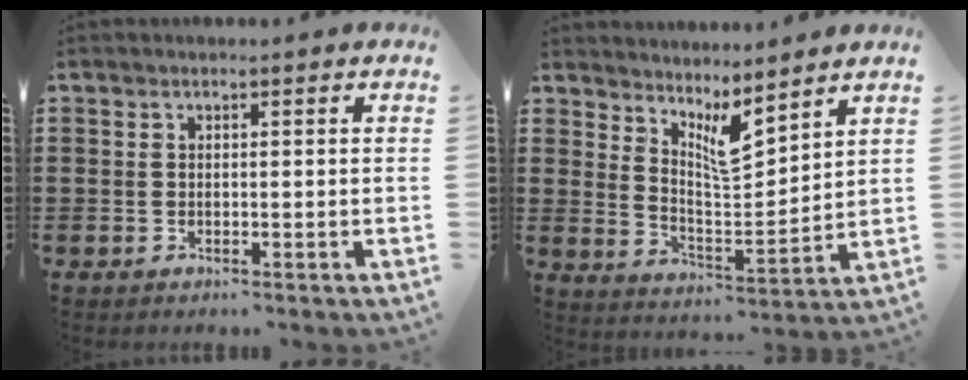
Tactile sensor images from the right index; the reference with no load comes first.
{"total": 5.9, "force": [4.6, 1.4, 3.4], "torque": [-0.066, -0.031, 0.078]}